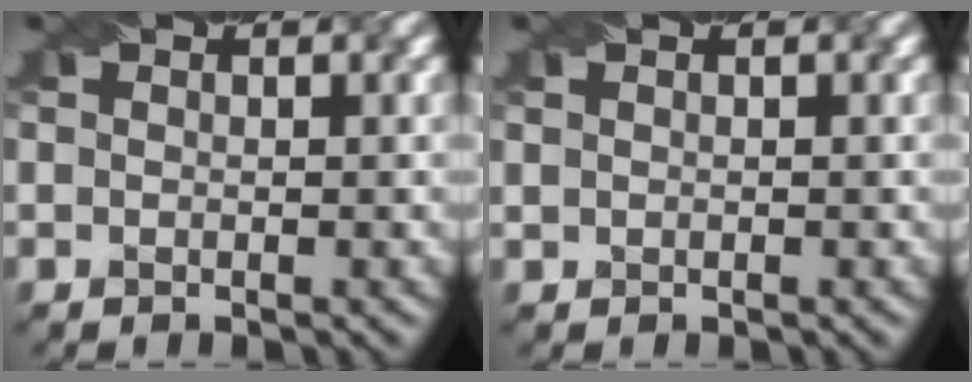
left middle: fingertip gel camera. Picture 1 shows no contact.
{"total": 0.0}